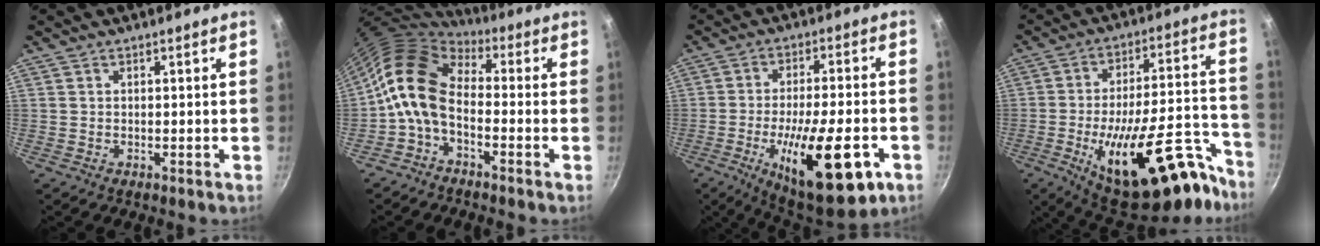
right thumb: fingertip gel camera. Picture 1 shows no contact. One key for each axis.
{"total": 10.6, "fx": -2.1, "fy": 6.7, "fz": 7.9, "tx": -0.131, "ty": 0.035, "tz": -0.059}
{"total": 20.8, "fx": -7.8, "fy": 6.5, "fz": 18.1, "tx": -0.260, "ty": 0.014, "tz": -0.112}
{"total": 27.7, "fx": -15.0, "fy": 11.0, "fz": 20.6, "tx": -0.242, "ty": 0.083, "tz": -0.222}